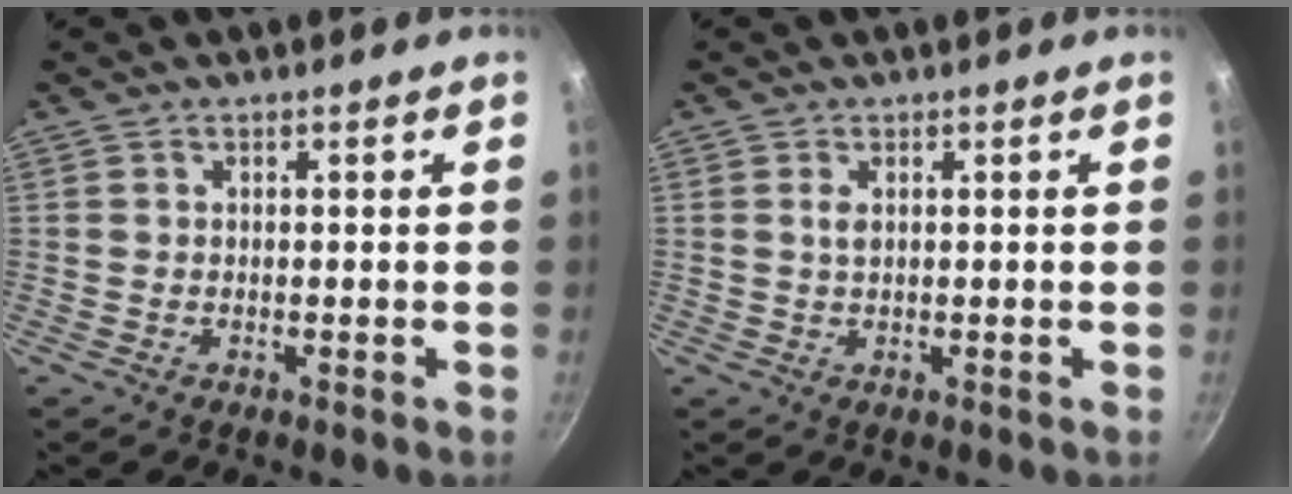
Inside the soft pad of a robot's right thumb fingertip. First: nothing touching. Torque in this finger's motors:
{"motor_torque": [0.00, 0.11, 0.36, -0.06, 0.01]}